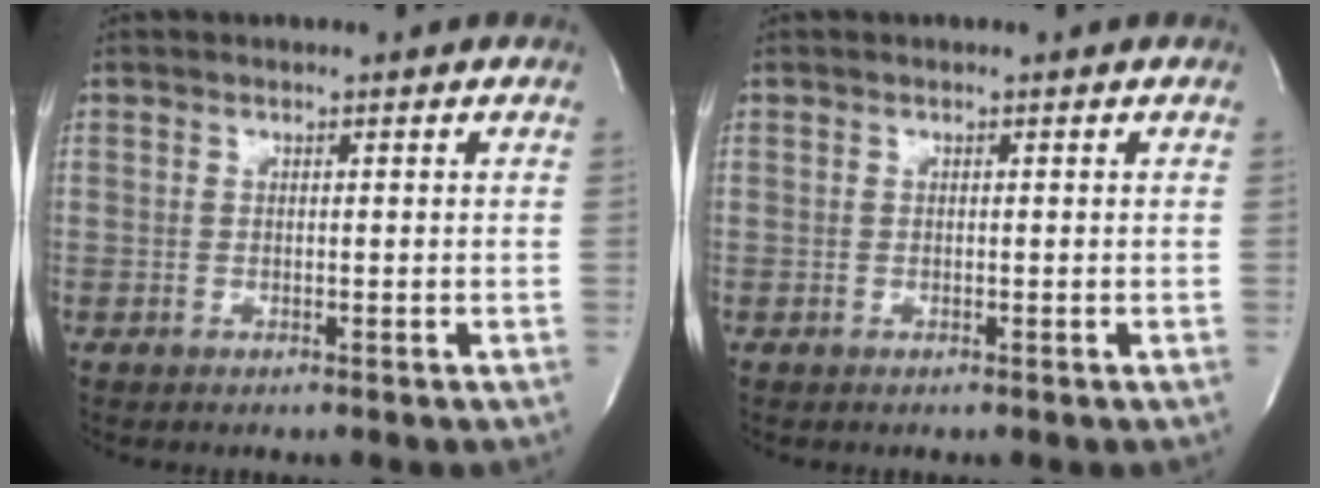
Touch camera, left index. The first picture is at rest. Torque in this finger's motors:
{"motor_torque": [0.00, 0.00, 0.00, 0.00]}